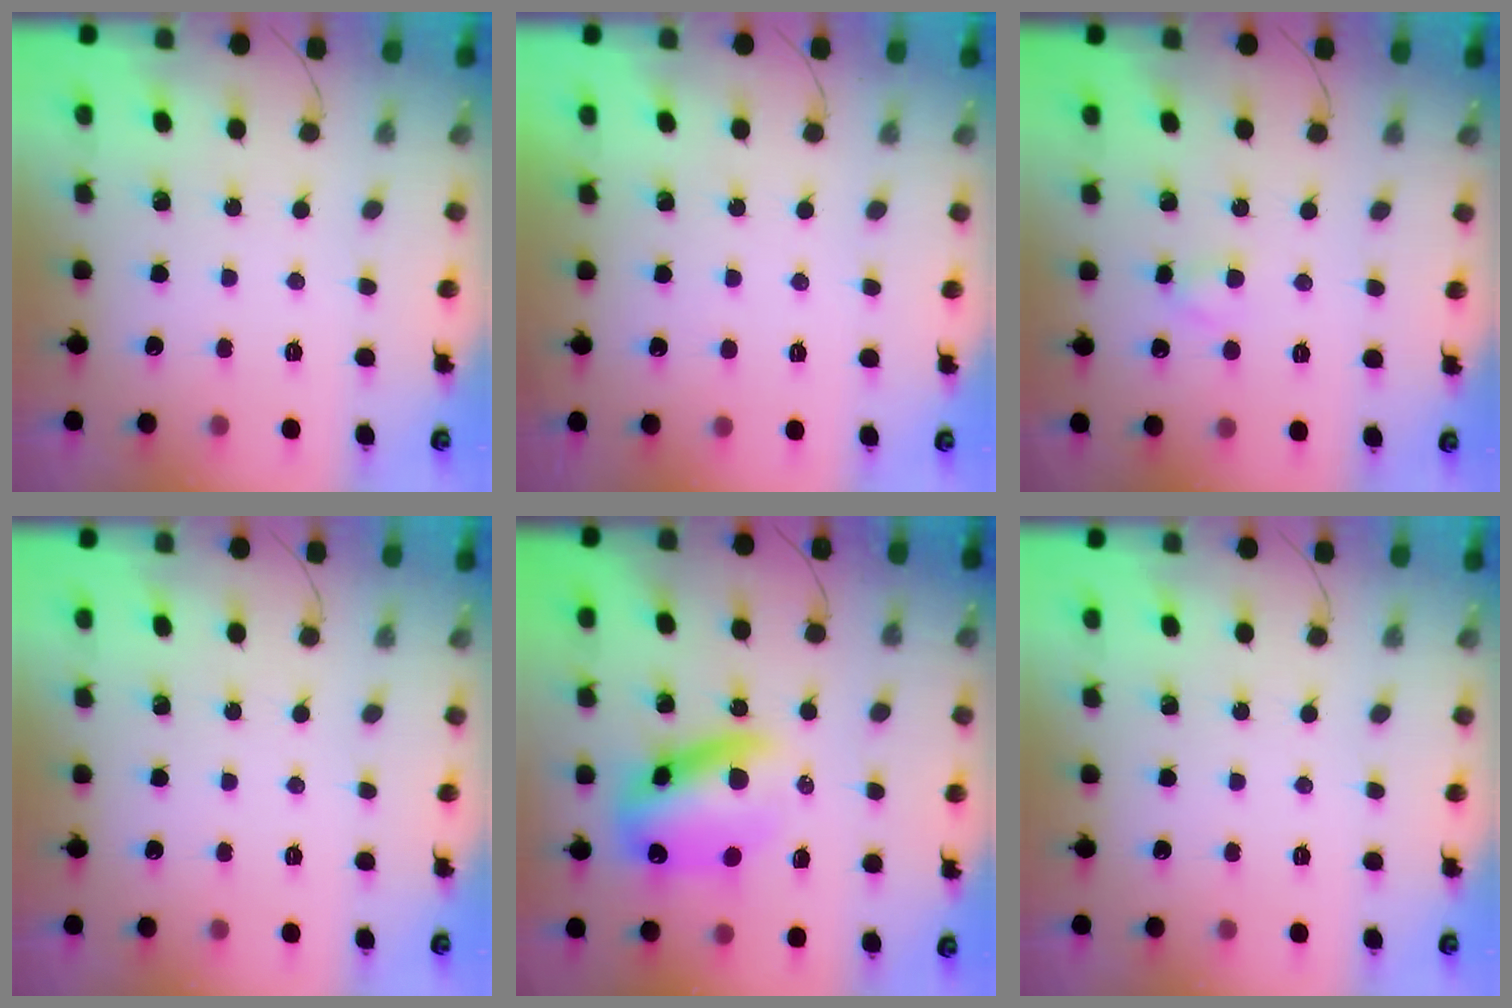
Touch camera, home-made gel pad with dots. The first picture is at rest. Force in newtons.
{"total": 1.0, "press": 0.9, "slide": 0.2}
{"total": 2.8, "press": 2.6, "slide": 1.1}
{"total": 0.0}
{"total": 13.5, "press": 13.1, "slide": 3.4}
{"total": 0.0}